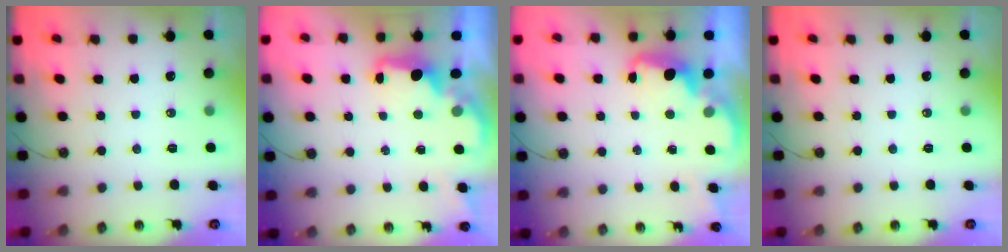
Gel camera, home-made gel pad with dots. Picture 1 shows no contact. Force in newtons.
{"total": 2.0, "press": 1.8, "slide": 0.8}
{"total": 2.3, "press": 2.2, "slide": 0.6}
{"total": 0.0}